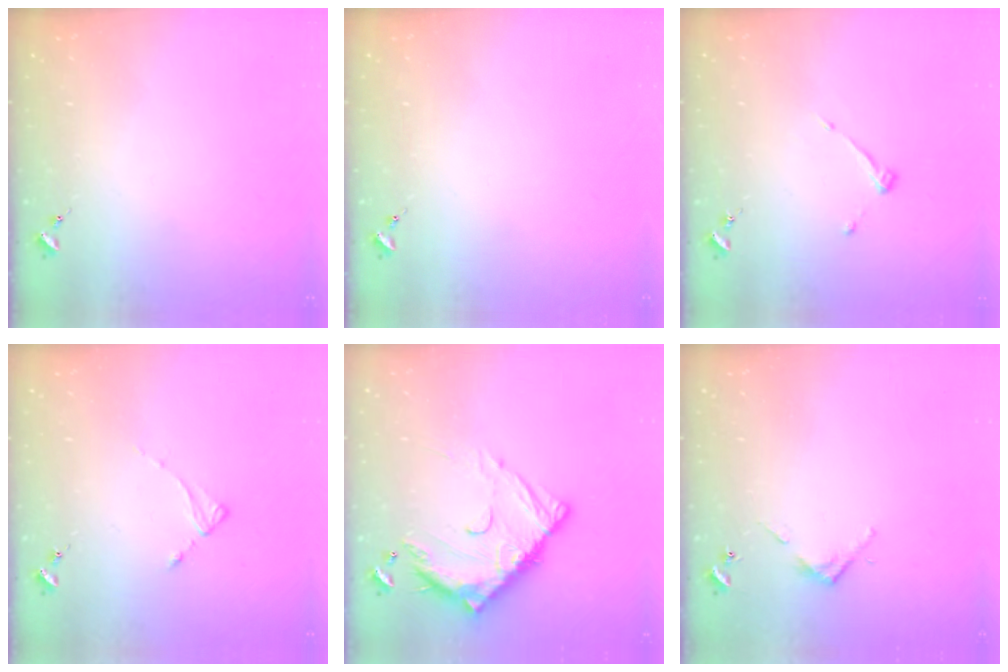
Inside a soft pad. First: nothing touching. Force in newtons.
{"total": 0.0}
{"total": 4.0, "press": 4.0, "slide": 0.6}
{"total": 2.1, "press": 2.0, "slide": 0.4}
{"total": 16.1, "press": 16.0, "slide": 1.3}
{"total": 3.2, "press": 3.2, "slide": 0.2}